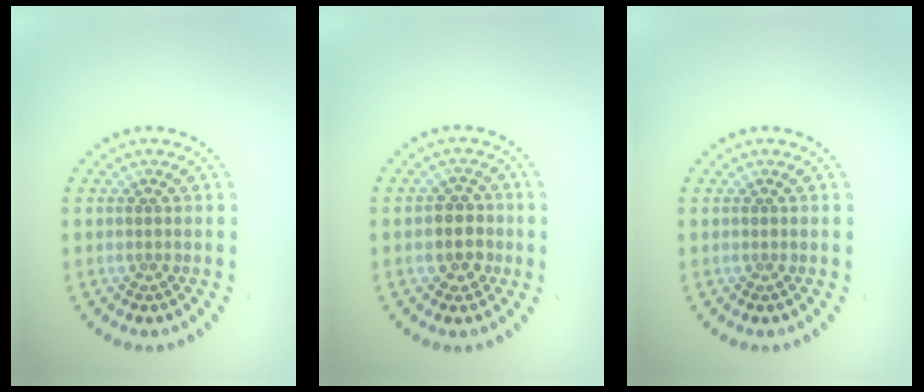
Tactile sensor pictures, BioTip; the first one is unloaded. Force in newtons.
{"total": 2.6, "press": 2.4, "slide": 0.9}
{"total": 0.0}